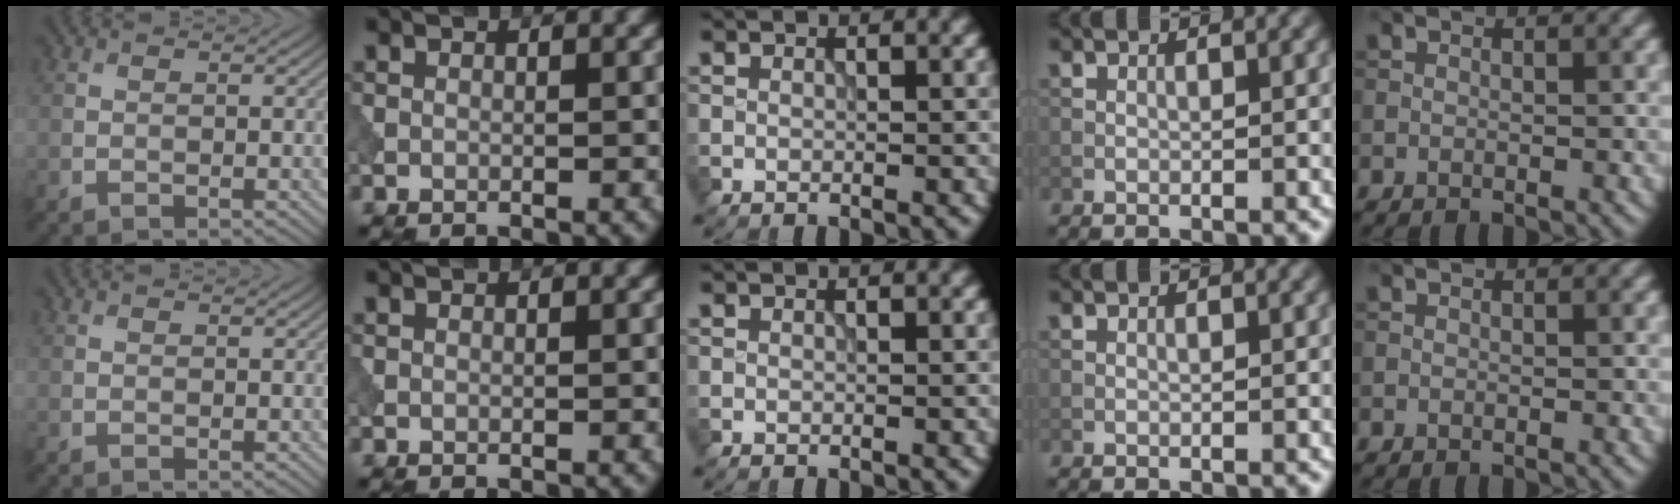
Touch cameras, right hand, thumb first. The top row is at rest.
{}